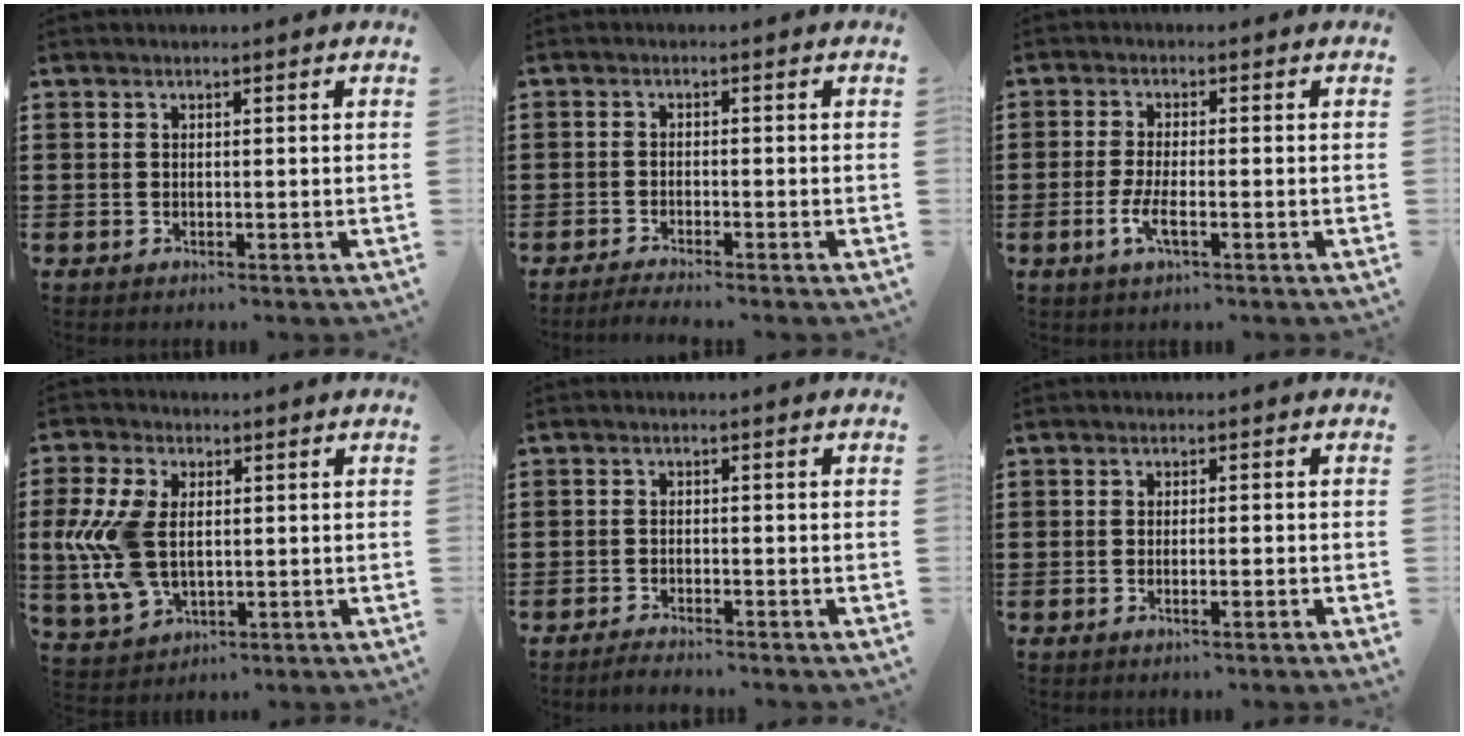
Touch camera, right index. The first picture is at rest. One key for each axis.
{"total": 1.7, "fx": -1.7, "fy": -0.2, "fz": 0.3, "tx": -0.005, "ty": 0.002, "tz": -0.033}
{"total": 3.8, "fx": -1.4, "fy": 0.8, "fz": 3.5, "tx": -0.079, "ty": -0.008, "tz": -0.031}
{"total": 10.0, "fx": 0.5, "fy": 6.2, "fz": 7.8, "tx": -0.195, "ty": 0.000, "tz": 0.005}
{"total": 1.6, "fx": -1.6, "fy": 0.0, "fz": 0.0, "tx": -0.004, "ty": 0.005, "tz": -0.034}
{"total": 1.4, "fx": -0.7, "fy": -0.1, "fz": 1.2, "tx": -0.019, "ty": -0.003, "tz": -0.013}